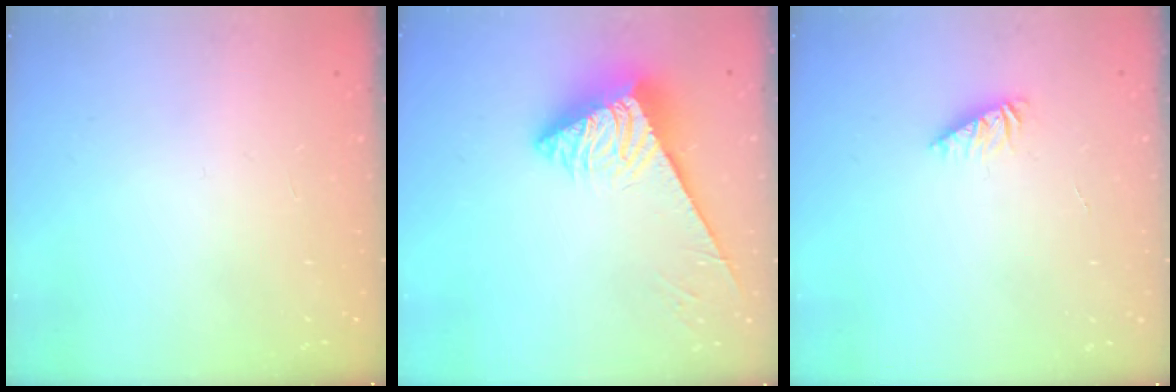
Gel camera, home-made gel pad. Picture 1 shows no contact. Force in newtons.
{"total": 5.2, "press": 5.1, "slide": 0.5}
{"total": 1.2, "press": 1.2, "slide": 0.2}